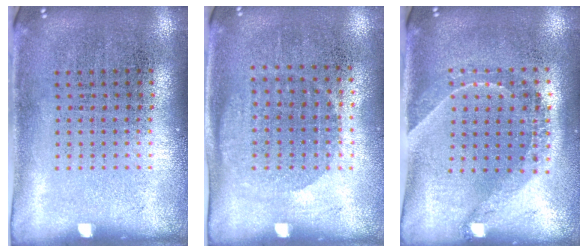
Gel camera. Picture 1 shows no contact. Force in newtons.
{"total": 1.1, "press": 1.0, "slide": 0.4}
{"total": 1.6, "press": 1.2, "slide": 1.1}